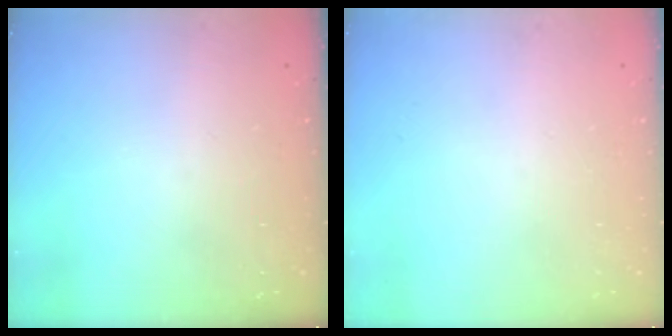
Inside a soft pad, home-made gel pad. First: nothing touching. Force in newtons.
{"total": 0.0}